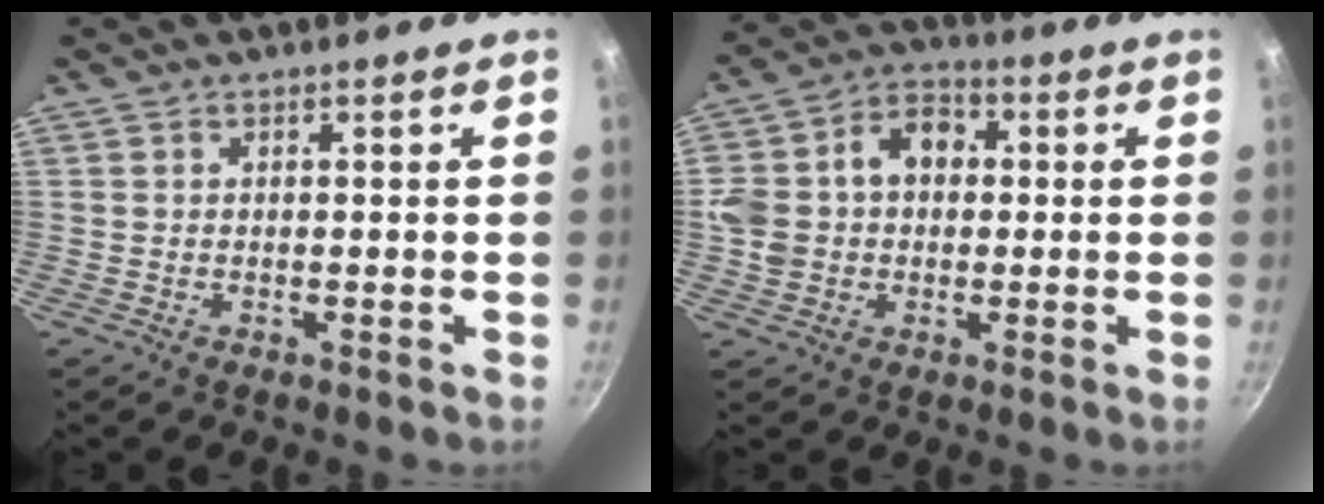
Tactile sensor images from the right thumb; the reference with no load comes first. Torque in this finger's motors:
{"motor_torque": [0.79, 1.92, 0.98, -0.19, 0.08]}